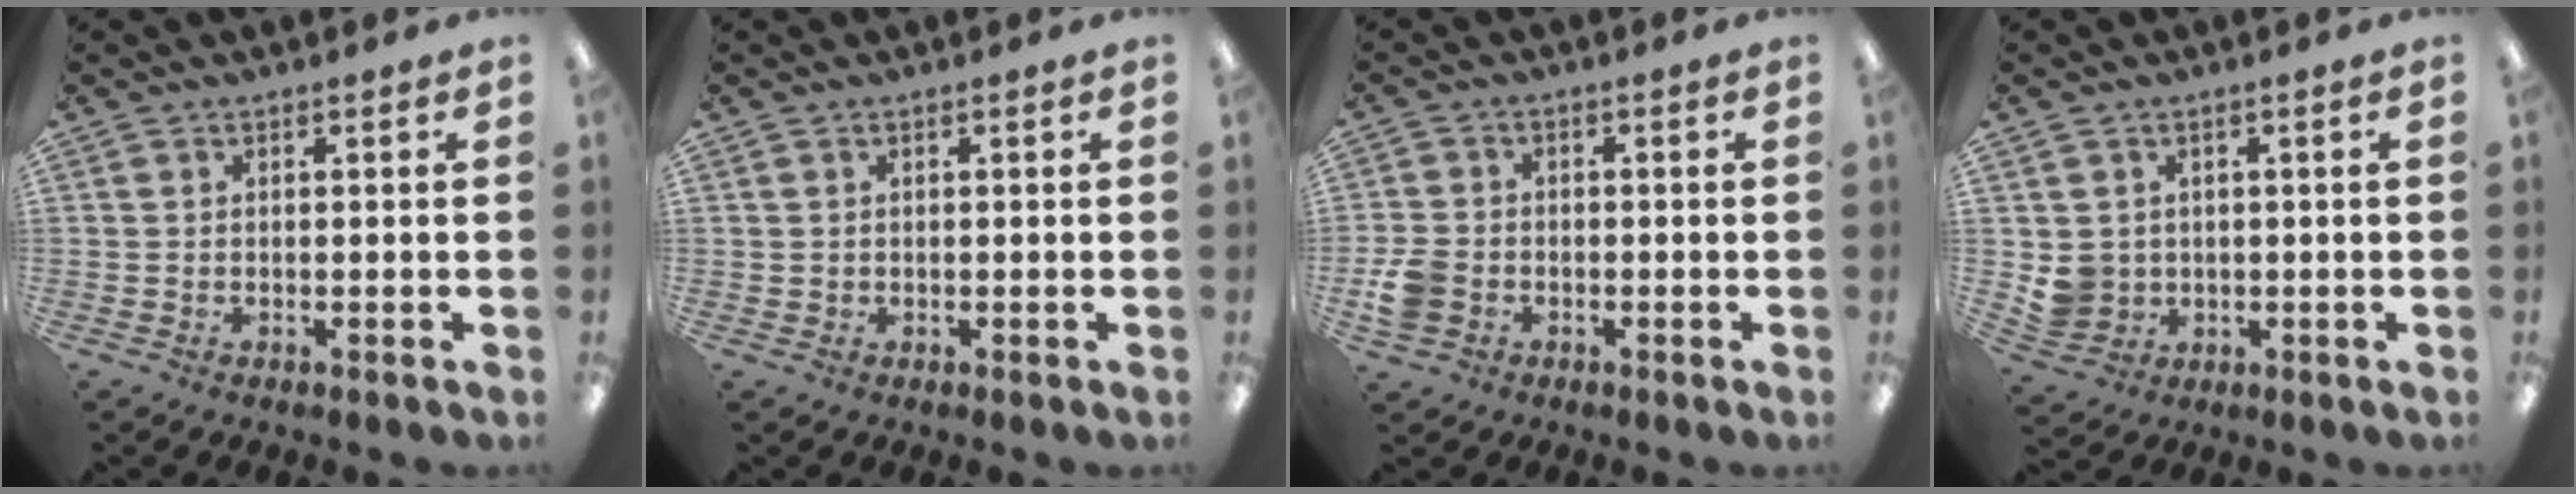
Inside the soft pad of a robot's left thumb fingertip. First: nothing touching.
{"total": 0.8, "force": [0.3, 0.7, -0.1], "torque": [0.000, 0.003, 0.005]}
{"total": 5.7, "force": [-2.1, 4.6, 2.7], "torque": [-0.046, 0.010, -0.037]}
{"total": 5.1, "force": [0.9, 4.9, 0.9], "torque": [-0.029, 0.002, 0.023]}